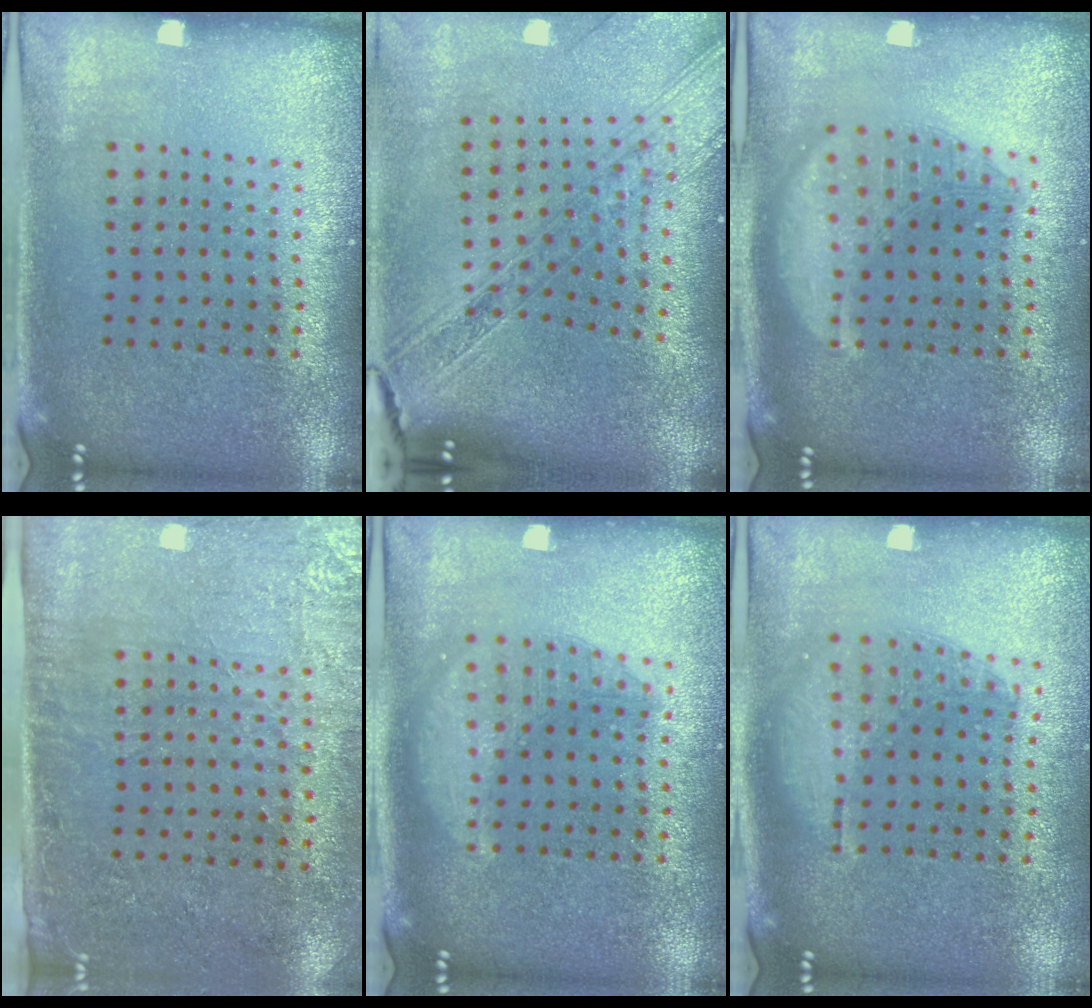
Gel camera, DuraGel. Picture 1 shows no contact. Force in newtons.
{"total": 2.8, "press": 2.2, "slide": 1.7}
{"total": 2.8, "press": 2.7, "slide": 0.4}
{"total": 2.9, "press": 2.5, "slide": 1.5}
{"total": 1.3, "press": 1.3, "slide": 0.3}
{"total": 1.1, "press": 1.0, "slide": 0.4}